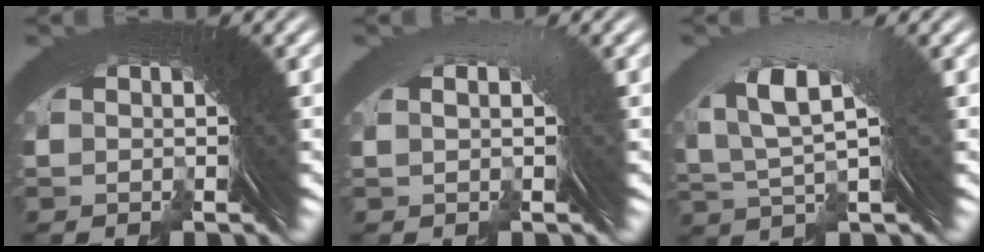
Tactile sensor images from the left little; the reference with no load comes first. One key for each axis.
{"total": 0.8, "fx": 0.1, "fy": -0.5, "fz": 0.6, "tx": 0.002, "ty": 0.022, "tz": -0.002}
{"total": 3.9, "fx": 1.1, "fy": 0.8, "fz": 3.7, "tx": -0.067, "ty": 0.011, "tz": 0.017}